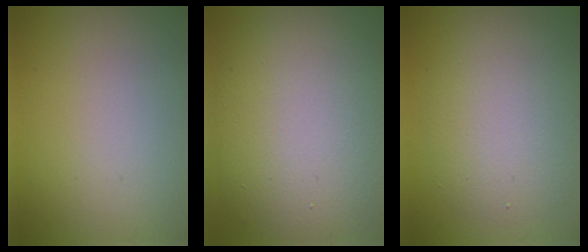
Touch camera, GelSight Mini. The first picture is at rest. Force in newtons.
{"total": 12.5, "press": 12.5, "slide": 1.0}
{"total": 5.3, "press": 5.3, "slide": 0.6}